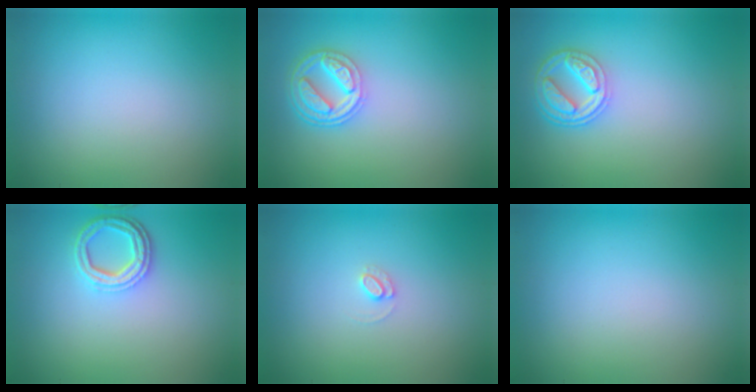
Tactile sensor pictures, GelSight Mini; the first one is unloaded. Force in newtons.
{"total": 4.5, "press": 3.5, "slide": 2.9}
{"total": 4.2, "press": 3.4, "slide": 2.4}
{"total": 3.6, "press": 2.9, "slide": 2.1}
{"total": 0.9, "press": 0.9, "slide": 0.1}
{"total": 0.0}